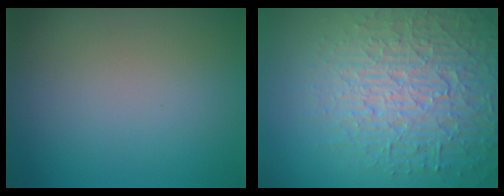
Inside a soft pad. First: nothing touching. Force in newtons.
{"total": 7.2, "press": 7.0, "slide": 1.8}